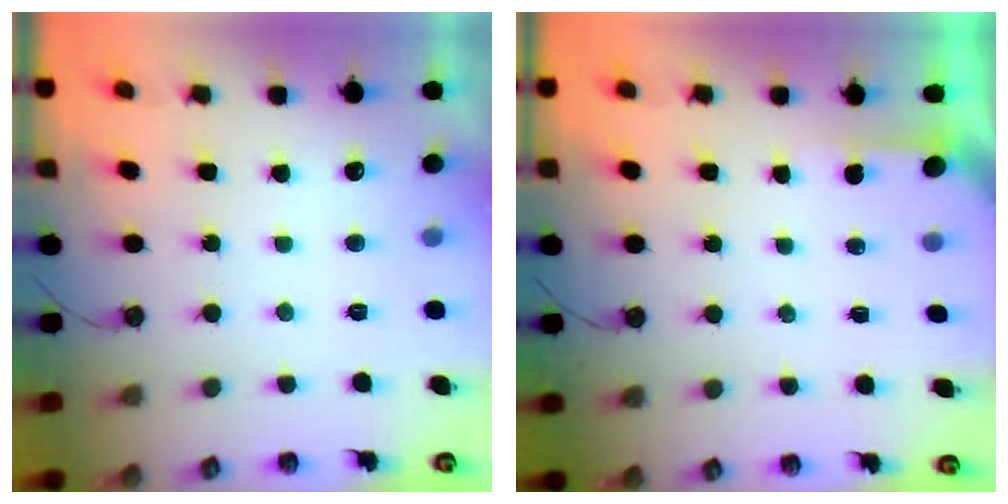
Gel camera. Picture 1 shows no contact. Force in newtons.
{"total": 2.2, "press": 2.2, "slide": 0.2}